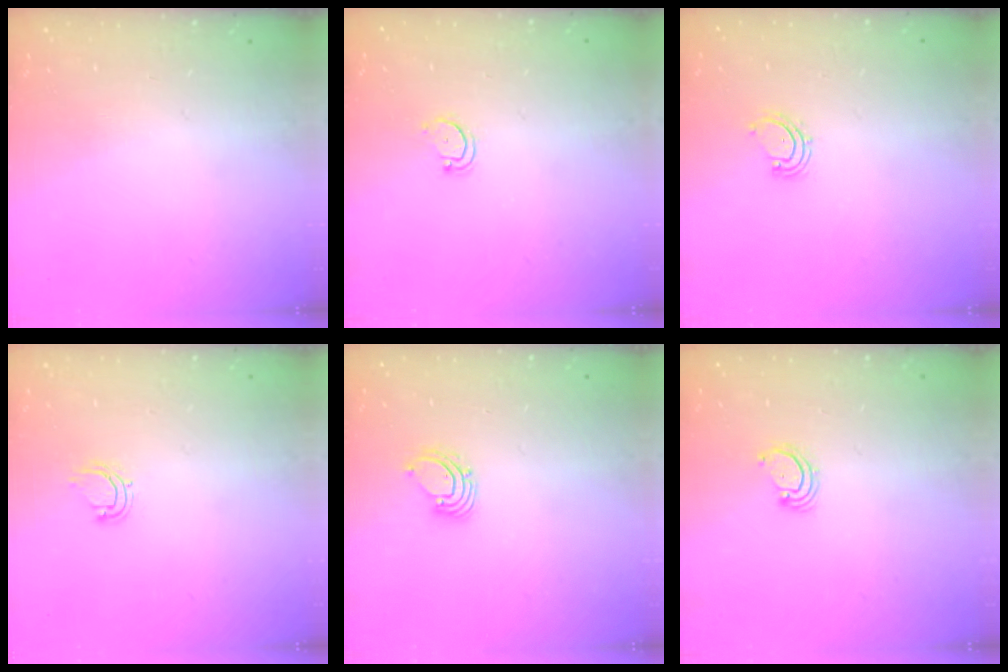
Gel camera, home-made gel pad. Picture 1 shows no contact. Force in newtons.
{"total": 3.0, "press": 3.0, "slide": 0.2}
{"total": 2.6, "press": 2.6, "slide": 0.3}
{"total": 4.8, "press": 4.7, "slide": 0.7}
{"total": 2.6, "press": 2.6, "slide": 0.2}
{"total": 2.8, "press": 2.8, "slide": 0.2}